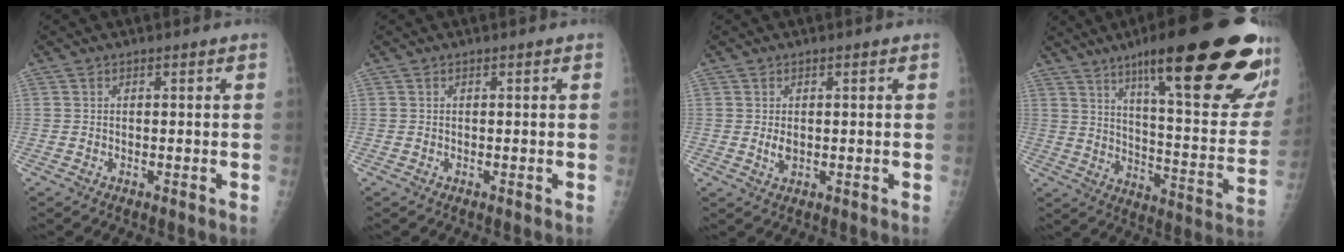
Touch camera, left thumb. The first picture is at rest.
{"total": 0.0}
{"total": 2.1, "force": [0.1, 1.3, 1.6], "torque": [-0.026, -0.005, 0.006]}
{"total": 31.4, "force": [17.9, 6.1, 25.1], "torque": [-0.281, -0.048, 0.268]}